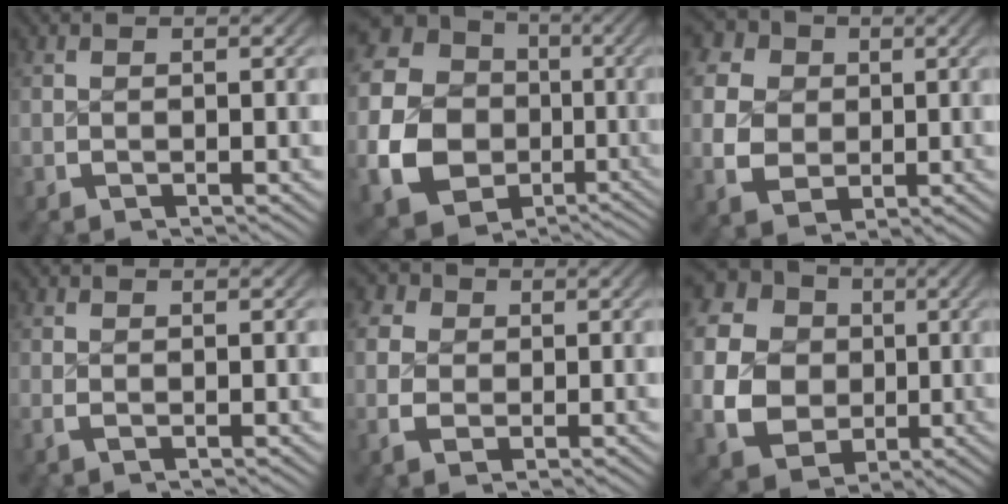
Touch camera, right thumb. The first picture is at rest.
{"total": 15.8, "force": [-2.6, 13.6, 7.6], "torque": [-0.219, -0.073, -0.026]}
{"total": 10.2, "force": [0.6, 8.6, 5.4], "torque": [-0.123, -0.028, 0.013]}
{"total": 0.6, "force": [0.2, 0.1, 0.5], "torque": [-0.016, -0.003, 0.006]}
{"total": 4.1, "force": [0.5, 3.4, 2.2], "torque": [-0.057, -0.013, 0.011]}
{"total": 17.2, "force": [1.0, 14.8, 8.6], "torque": [-0.204, -0.027, 0.007]}